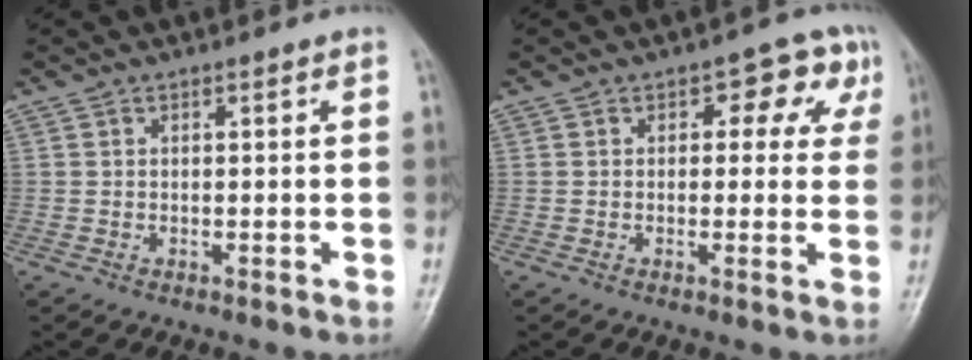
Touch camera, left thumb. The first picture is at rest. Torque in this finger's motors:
{"motor_torque": [0.11, 0.15, 0.12, 0.12, 0.06]}